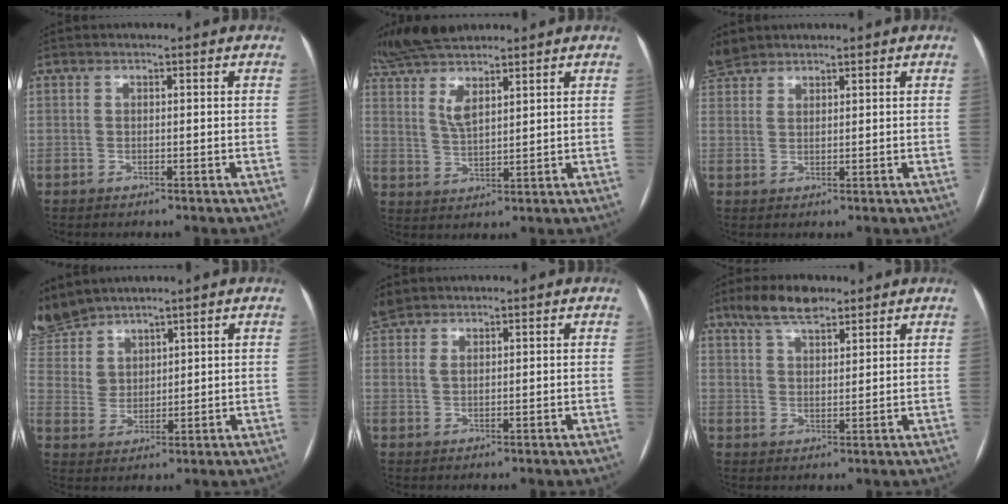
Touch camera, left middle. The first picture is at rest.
{"total": 11.4, "force": [9.0, 2.2, 6.6], "torque": [-0.128, 0.014, 0.166]}
{"total": 3.8, "force": [3.6, 1.1, 0.5], "torque": [-0.023, 0.015, 0.076]}
{"total": 9.5, "force": [8.7, 3.7, 1.5], "torque": [-0.053, 0.003, 0.194]}
{"total": 4.3, "force": [3.6, 1.9, 1.5], "torque": [-0.042, 0.013, 0.079]}
{"total": 6.9, "force": [5.3, 2.2, 3.9], "torque": [-0.076, 0.013, 0.097]}